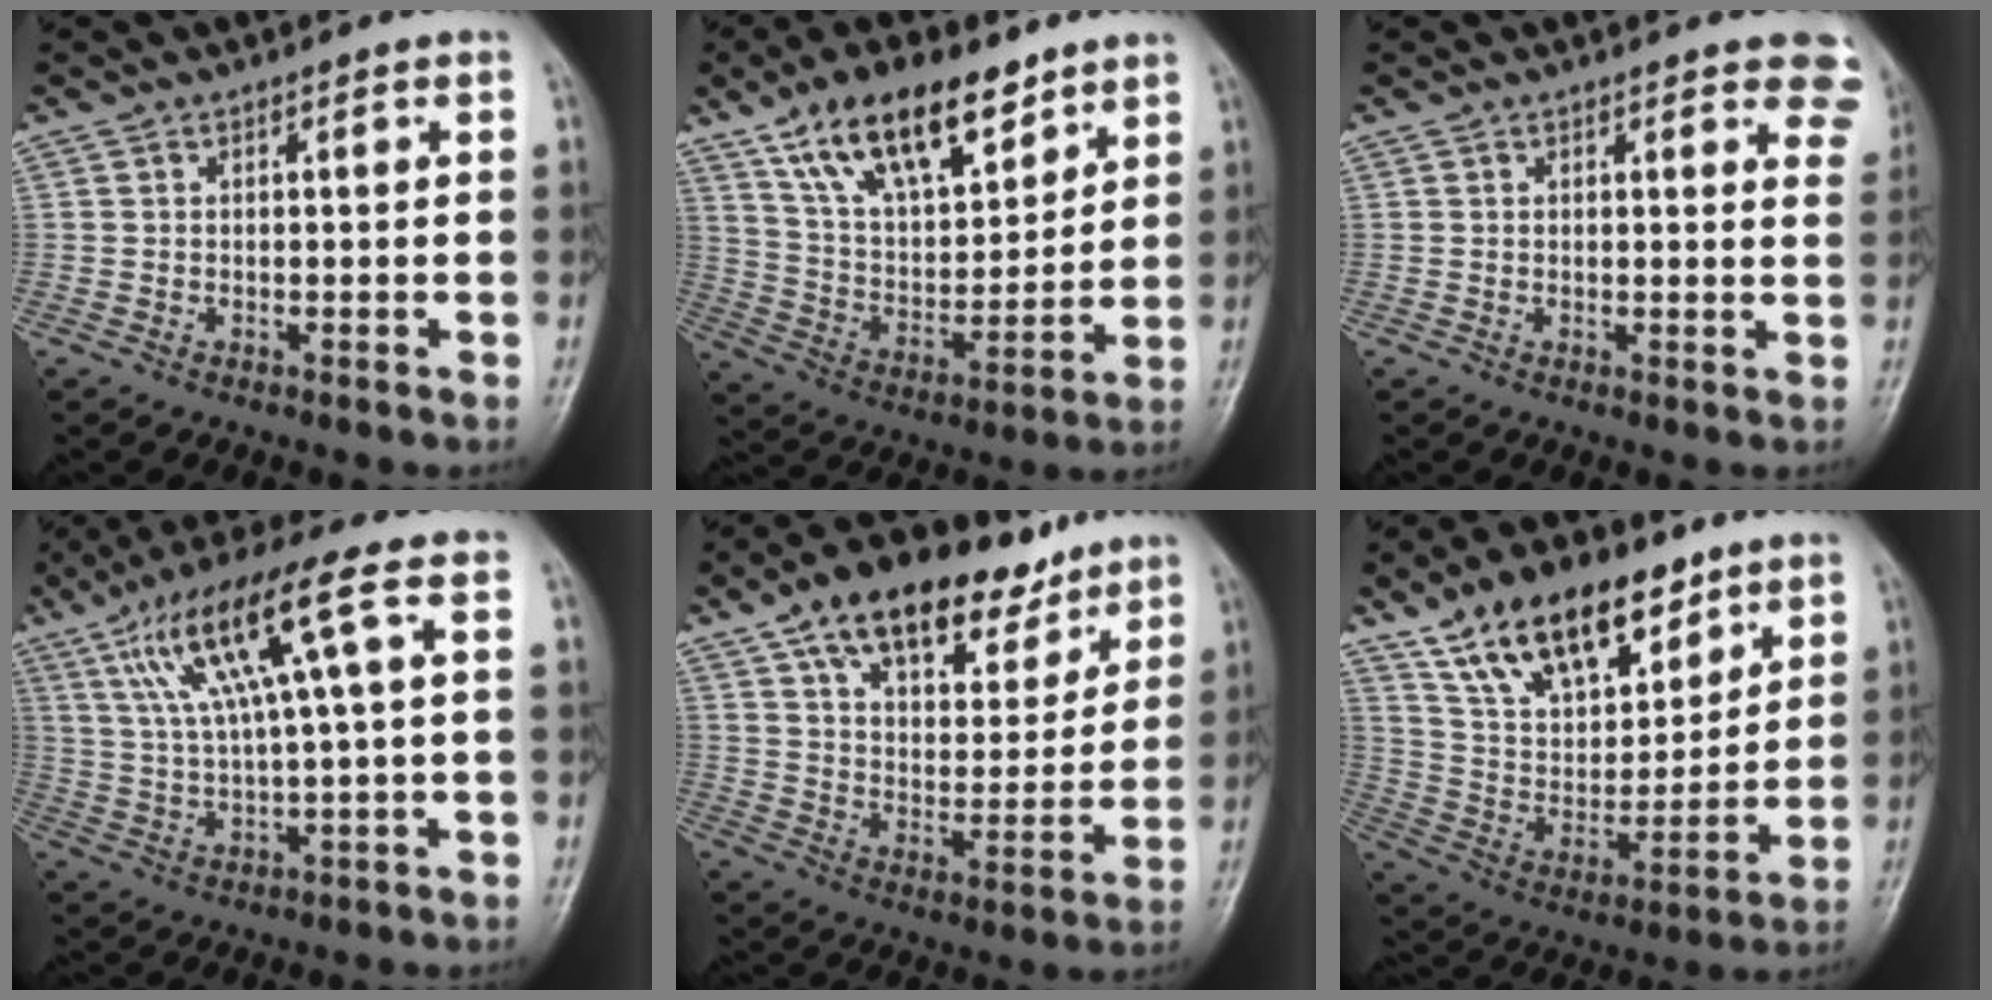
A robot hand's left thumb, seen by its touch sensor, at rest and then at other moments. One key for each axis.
{"total": 18.0, "fx": 11.5, "fy": 8.2, "fz": 11.2, "tx": -0.149, "ty": -0.050, "tz": 0.209}
{"total": 6.9, "fx": 4.8, "fy": 2.4, "fz": 4.4, "tx": -0.021, "ty": -0.016, "tz": 0.042}
{"total": 13.3, "fx": 4.7, "fy": 1.4, "fz": 12.4, "tx": -0.249, "ty": 0.012, "tz": 0.088}
{"total": 19.4, "fx": 12.7, "fy": 9.7, "fz": 11.1, "tx": -0.132, "ty": -0.034, "tz": 0.208}
{"total": 19.5, "fx": 12.5, "fy": 9.9, "fz": 11.2, "tx": -0.141, "ty": -0.046, "tz": 0.228}